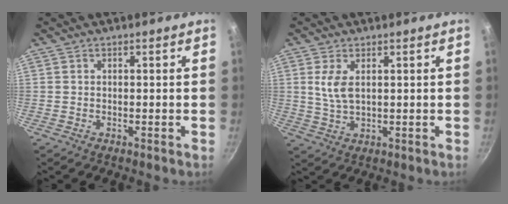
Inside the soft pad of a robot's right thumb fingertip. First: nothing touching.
{"total": 4.3, "force": [1.1, 2.1, 3.5], "torque": [-0.070, -0.007, 0.024]}